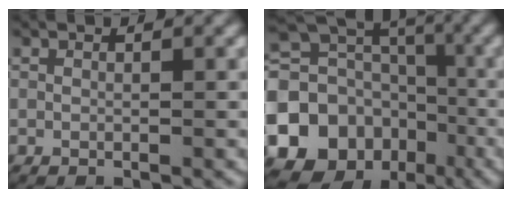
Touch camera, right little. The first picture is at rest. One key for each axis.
{"total": 20.6, "fx": -5.5, "fy": 17.5, "fz": 9.4, "tx": -0.188, "ty": -0.062, "tz": -0.088}